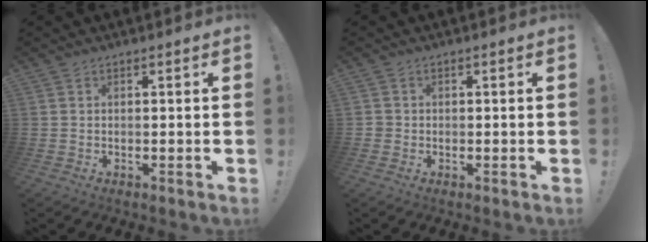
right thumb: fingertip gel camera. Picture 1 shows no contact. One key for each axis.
{"total": 1.3, "fx": -0.3, "fy": 1.2, "fz": 0.3, "tx": -0.004, "ty": 0.004, "tz": -0.007}